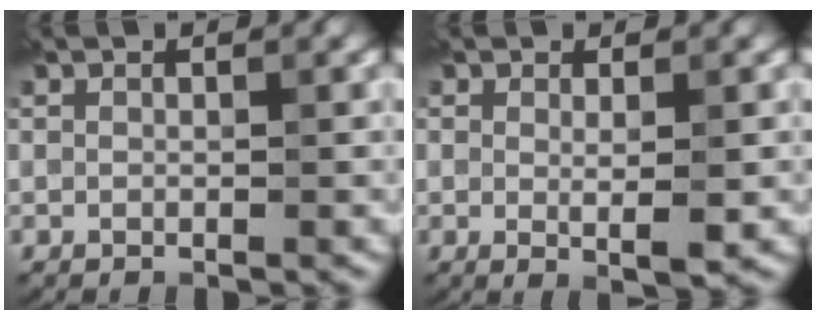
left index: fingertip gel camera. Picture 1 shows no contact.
{"total": 2.0, "force": [0.1, 0.5, 1.9], "torque": [-0.031, -0.006, 0.003]}